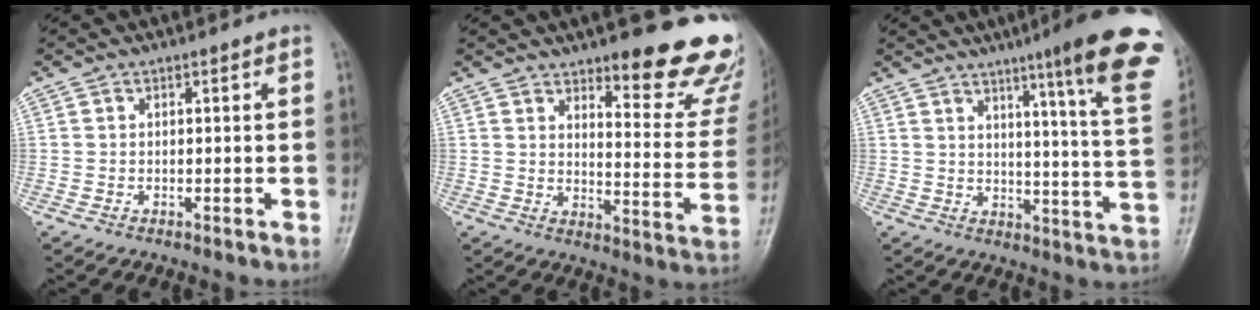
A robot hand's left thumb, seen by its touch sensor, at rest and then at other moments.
{"total": 19.2, "force": [13.7, 5.7, 12.2], "torque": [-0.106, -0.099, 0.170]}
{"total": 20.5, "force": [12.5, 1.4, 16.2], "torque": [-0.192, -0.066, 0.153]}